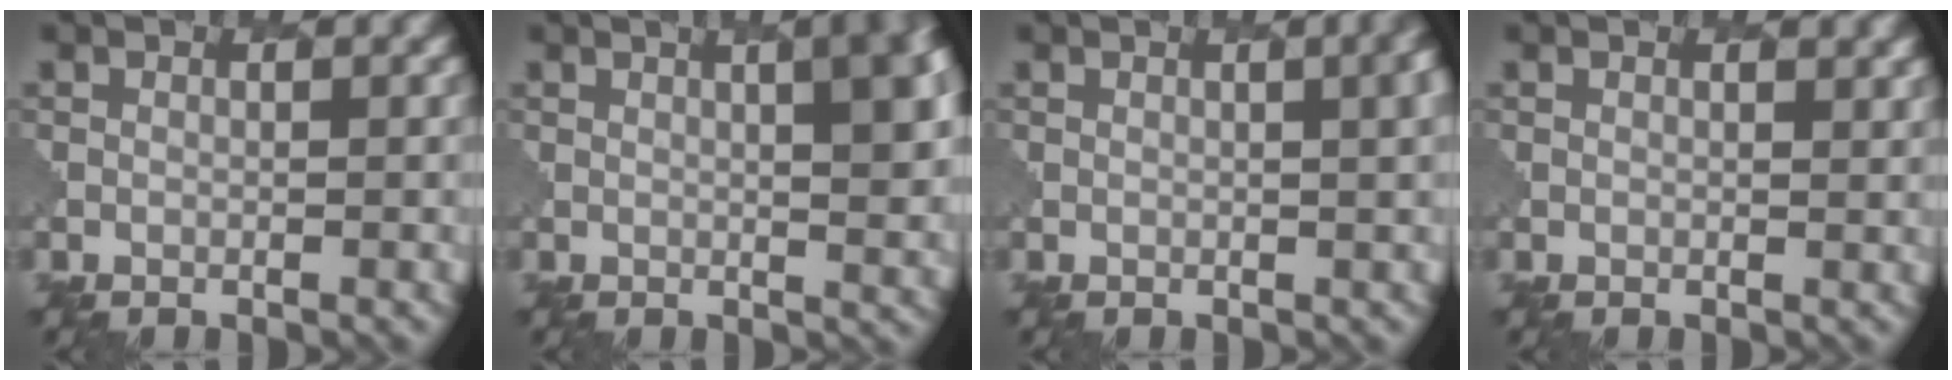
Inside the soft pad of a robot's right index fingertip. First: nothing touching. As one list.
[{"total": 10.5, "force": [2.7, 5.0, 8.9], "torque": [-0.013, 0.051, -0.001]}, {"total": 4.7, "force": [1.0, 2.1, 4.1], "torque": [-0.012, 0.015, 0.001]}, {"total": 0.9, "force": [0.8, 0.1, 0.3], "torque": [-0.008, -0.004, 0.007]}]